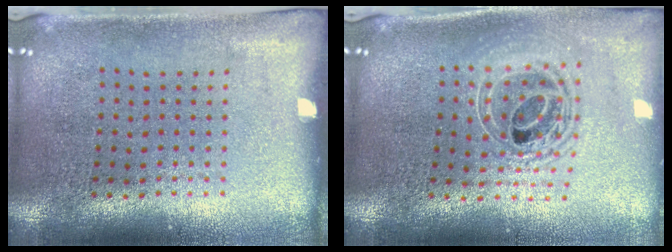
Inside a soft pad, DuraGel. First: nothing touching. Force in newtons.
{"total": 2.0, "press": 1.5, "slide": 1.2}